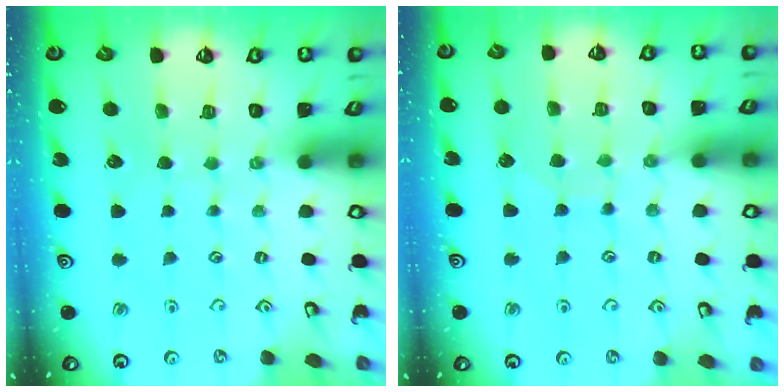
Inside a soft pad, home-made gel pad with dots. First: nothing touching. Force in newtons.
{"total": 6.8, "press": 6.8, "slide": 0.5}